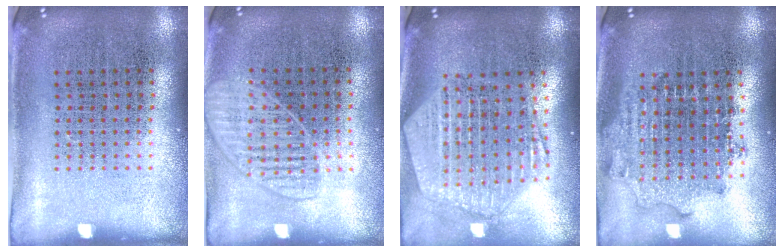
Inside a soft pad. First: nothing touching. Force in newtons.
{"total": 1.3, "press": 1.2, "slide": 0.5}
{"total": 2.6, "press": 2.2, "slide": 1.3}
{"total": 1.8, "press": 1.4, "slide": 1.1}